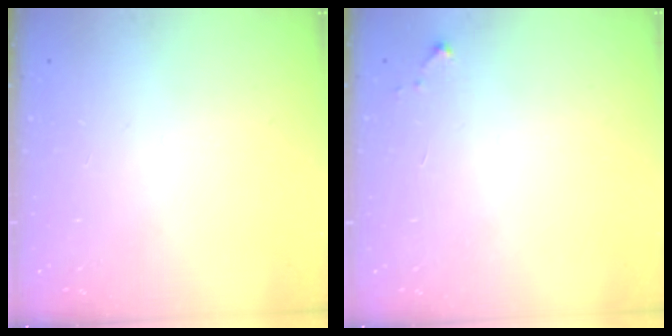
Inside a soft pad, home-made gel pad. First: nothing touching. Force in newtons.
{"total": 2.6, "press": 2.6, "slide": 0.4}